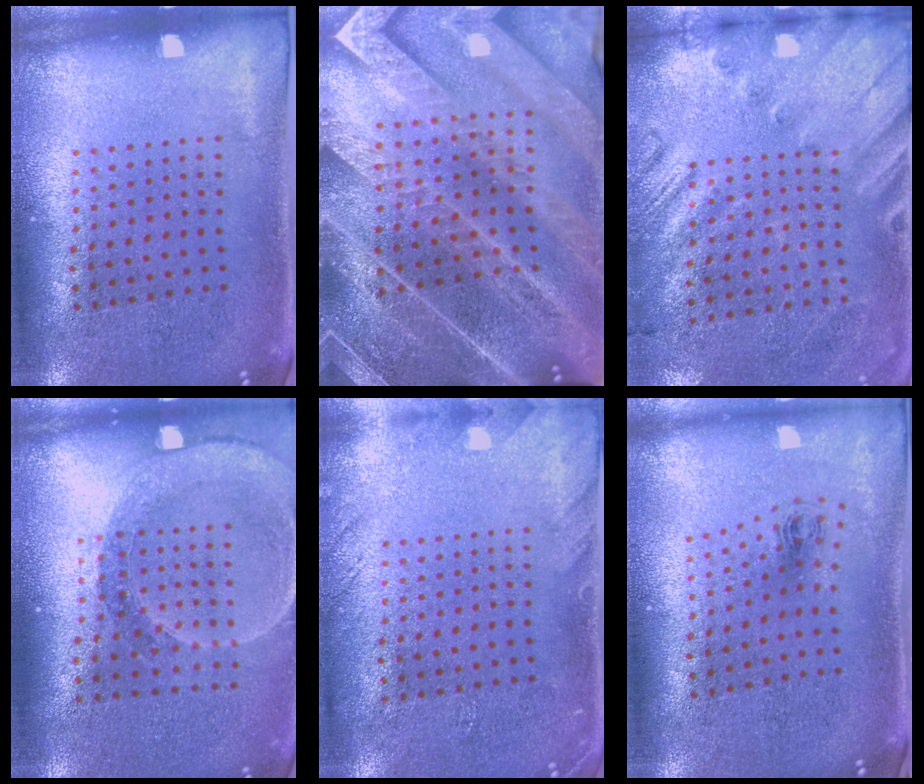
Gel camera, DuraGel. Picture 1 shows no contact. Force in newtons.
{"total": 4.9, "press": 4.4, "slide": 2.3}
{"total": 2.6, "press": 1.9, "slide": 1.7}
{"total": 1.5, "press": 1.5, "slide": 0.2}
{"total": 1.5, "press": 1.5, "slide": 0.2}
{"total": 0.9, "press": 0.4, "slide": 0.8}